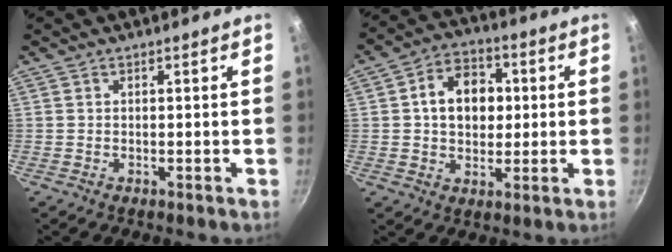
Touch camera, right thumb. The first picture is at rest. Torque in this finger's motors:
{"motor_torque": [0.62, 2.35, 1.05, -0.47, 0.12]}